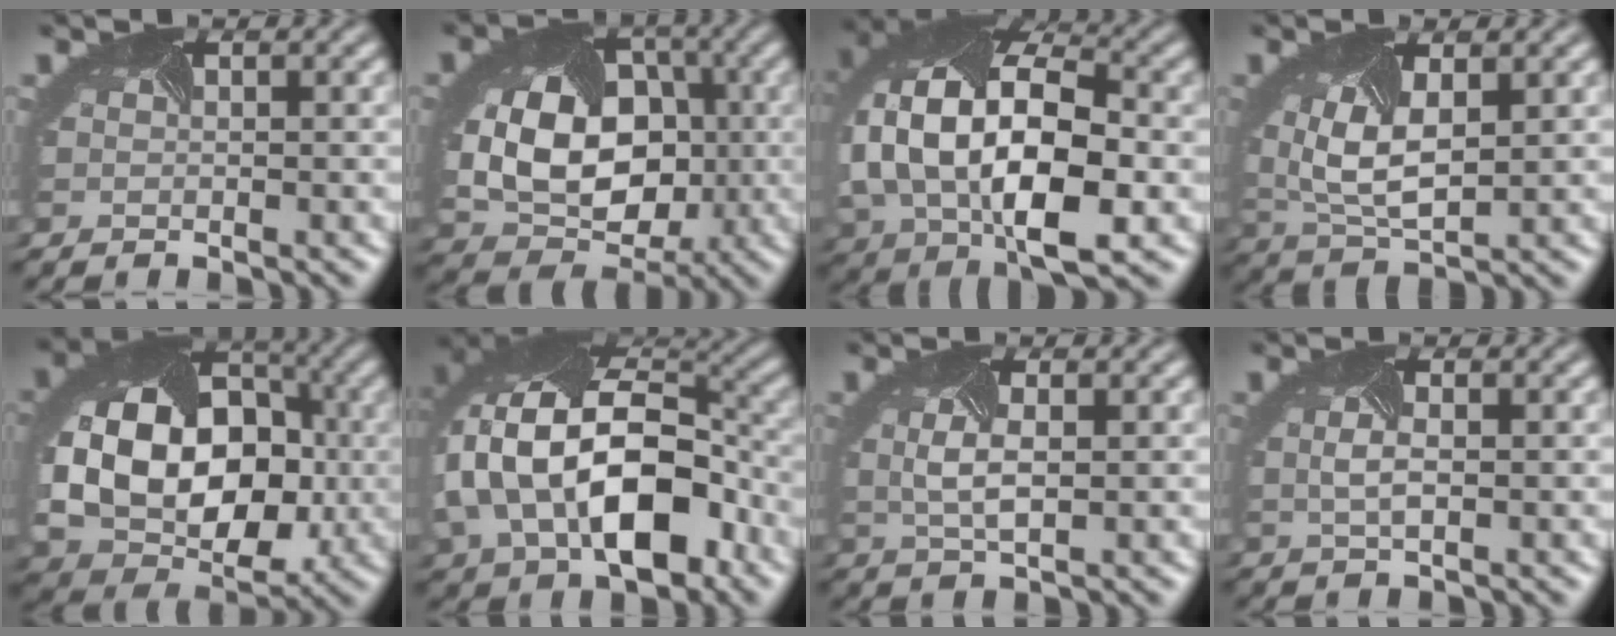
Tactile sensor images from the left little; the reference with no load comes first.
{"total": 11.5, "force": [-0.7, 8.7, 7.5], "torque": [-0.135, -0.028, -0.001]}
{"total": 15.0, "force": [-1.0, 9.0, 12.0], "torque": [-0.239, -0.015, -0.016]}
{"total": 6.3, "force": [0.9, 3.2, 5.3], "torque": [-0.120, -0.002, 0.015]}
{"total": 14.1, "force": [-0.7, 10.3, 9.6], "torque": [-0.183, -0.021, -0.001]}
{"total": 15.2, "force": [-1.1, 10.1, 11.3], "torque": [-0.231, -0.018, -0.007]}
{"total": 2.8, "force": [0.3, 1.1, 2.5], "torque": [-0.063, -0.004, 0.006]}
{"total": 1.8, "force": [0.2, 0.8, 1.7], "torque": [-0.035, -0.002, 0.007]}